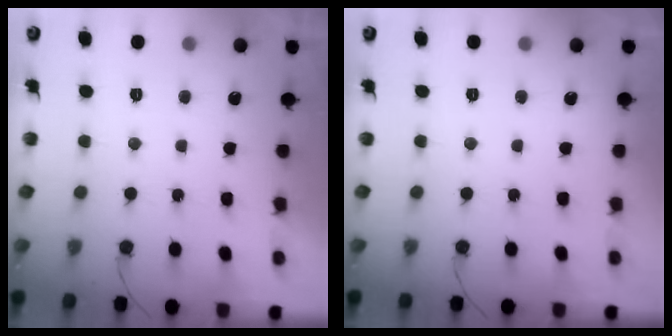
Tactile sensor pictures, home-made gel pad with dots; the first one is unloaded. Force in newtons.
{"total": 0.0}